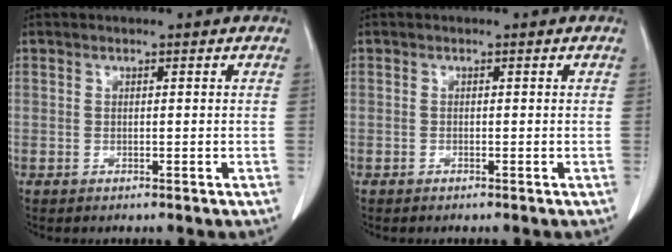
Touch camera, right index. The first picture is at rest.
{"total": 0.0}